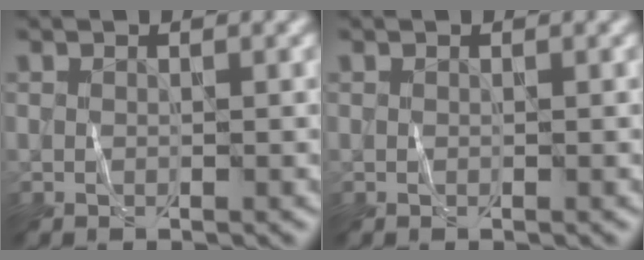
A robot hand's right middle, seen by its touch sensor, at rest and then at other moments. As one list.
[{"total": 0.0}]